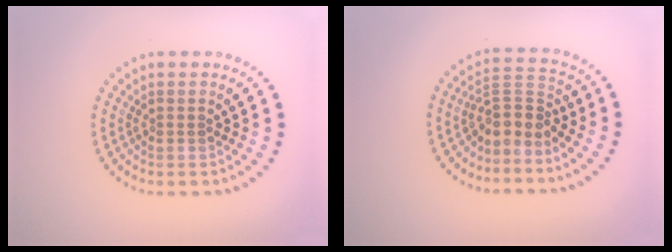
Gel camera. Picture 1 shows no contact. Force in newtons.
{"total": 3.2, "press": 2.4, "slide": 2.1}